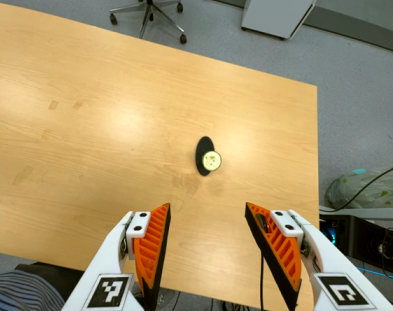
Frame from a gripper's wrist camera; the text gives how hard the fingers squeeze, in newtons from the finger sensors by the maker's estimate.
{"total": 0.0}